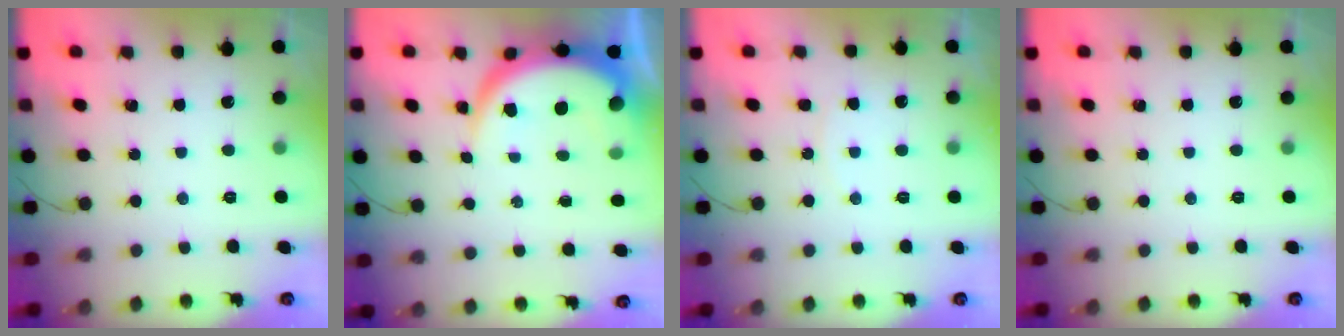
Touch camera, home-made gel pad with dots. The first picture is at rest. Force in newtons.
{"total": 8.0, "press": 8.0, "slide": 0.4}
{"total": 5.7, "press": 5.7, "slide": 0.1}
{"total": 0.0}